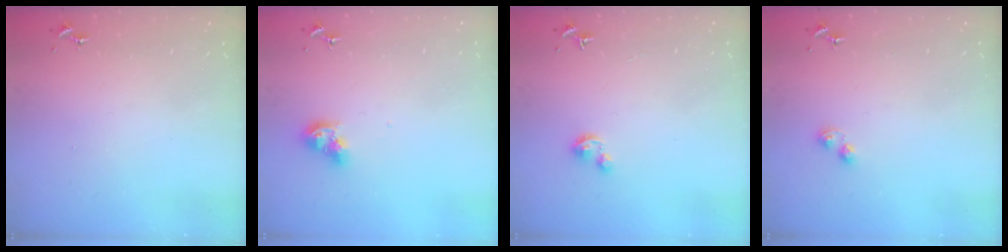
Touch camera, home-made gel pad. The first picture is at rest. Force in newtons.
{"total": 7.7, "press": 7.7, "slide": 0.9}
{"total": 2.7, "press": 2.7, "slide": 0.3}
{"total": 3.5, "press": 3.4, "slide": 0.4}